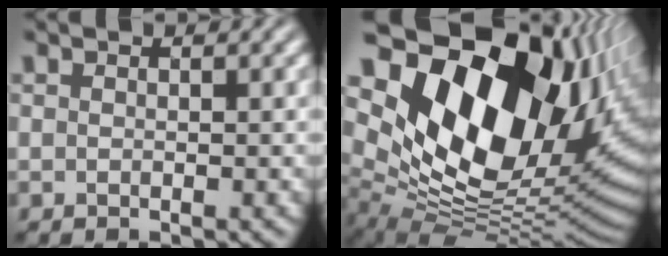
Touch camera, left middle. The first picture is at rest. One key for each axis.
{"total": 20.1, "fx": 7.9, "fy": 12.1, "fz": 14.0, "tx": -0.229, "ty": 0.007, "tz": 0.155}